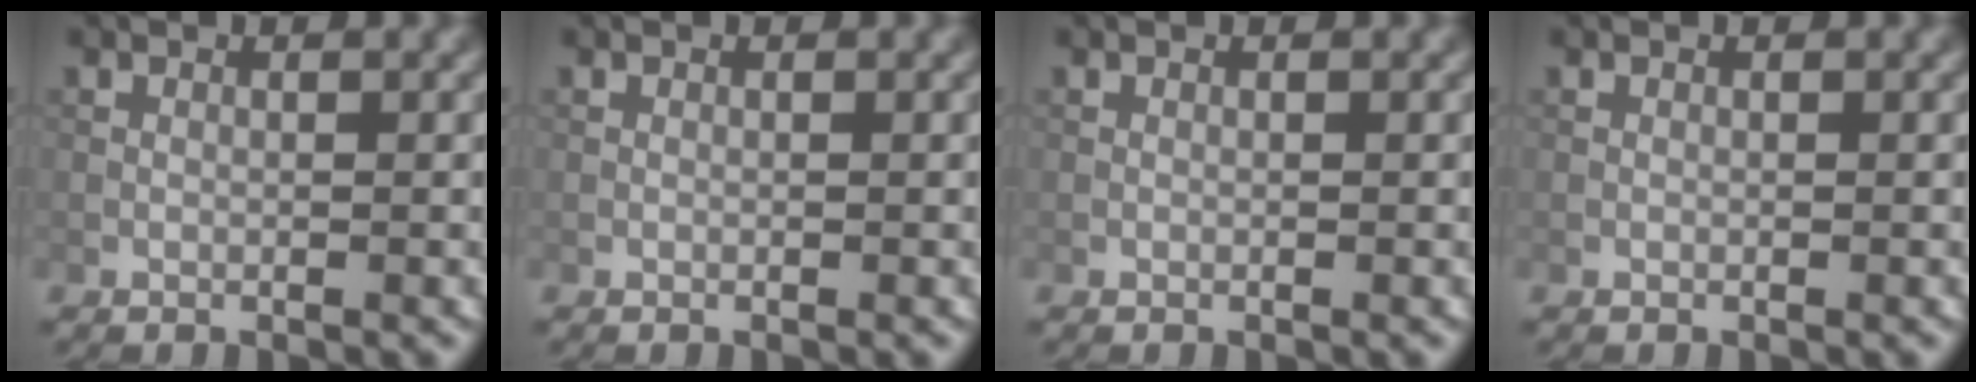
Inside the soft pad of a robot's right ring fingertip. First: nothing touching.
{"total": 0.0}
{"total": 0.0}
{"total": 0.0}